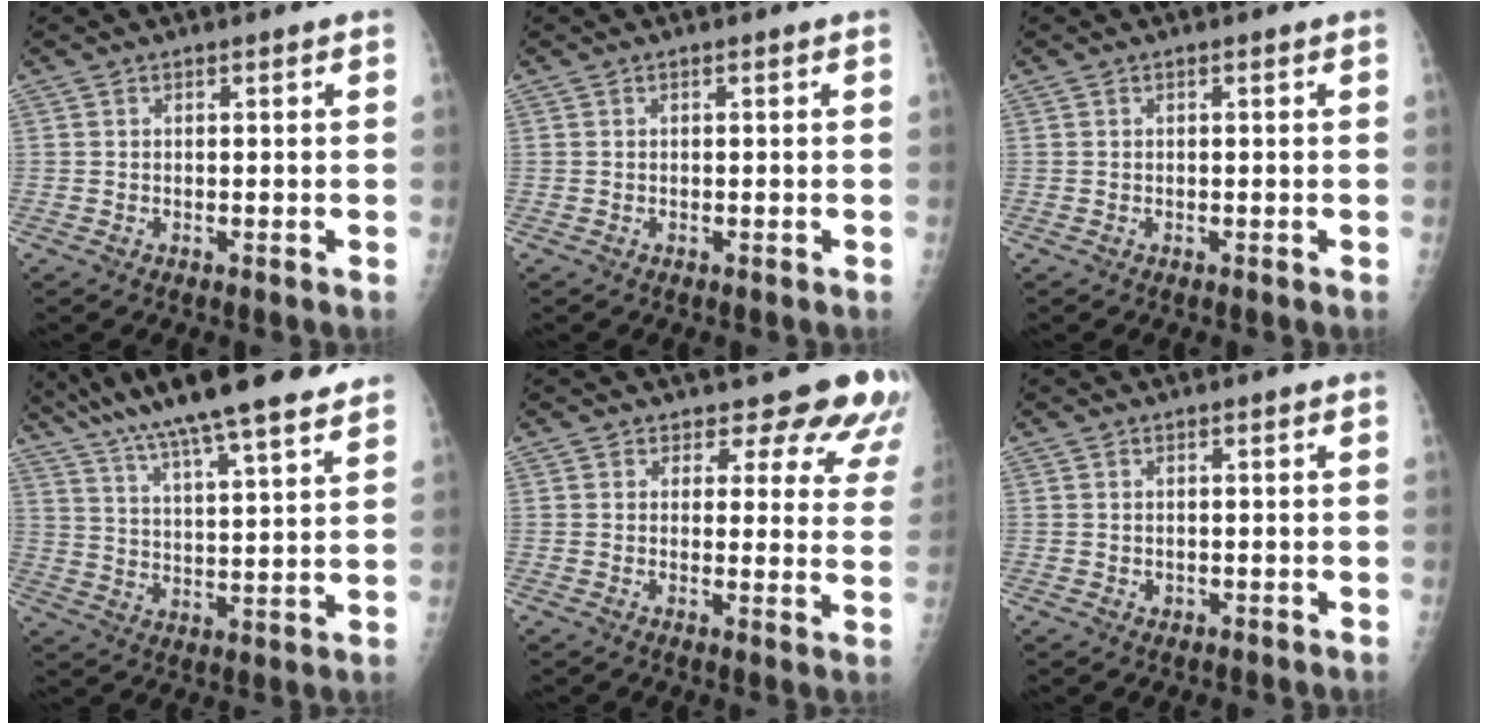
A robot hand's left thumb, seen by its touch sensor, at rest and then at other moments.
{"total": 0.0}
{"total": 0.0}
{"total": 20.6, "force": [16.0, 3.4, 12.5], "torque": [-0.198, -0.036, 0.257]}
{"total": 11.6, "force": [10.4, 4.5, 2.4], "torque": [0.024, -0.074, 0.092]}
{"total": 0.8, "force": [0.1, 0.7, 0.2], "torque": [0.001, 0.000, 0.002]}